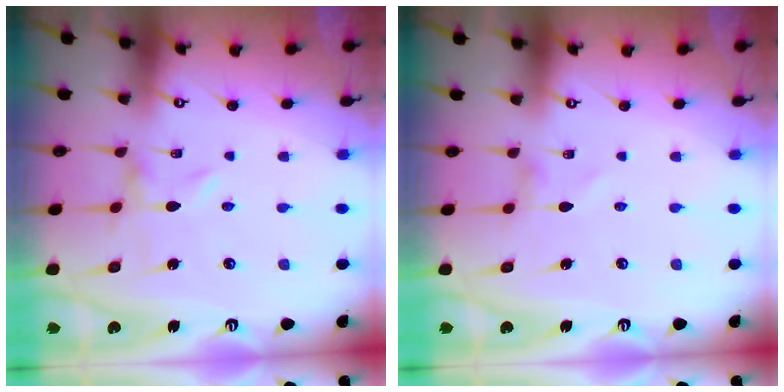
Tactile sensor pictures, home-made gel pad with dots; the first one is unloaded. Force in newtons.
{"total": 0.7, "press": 0.7, "slide": 0.1}